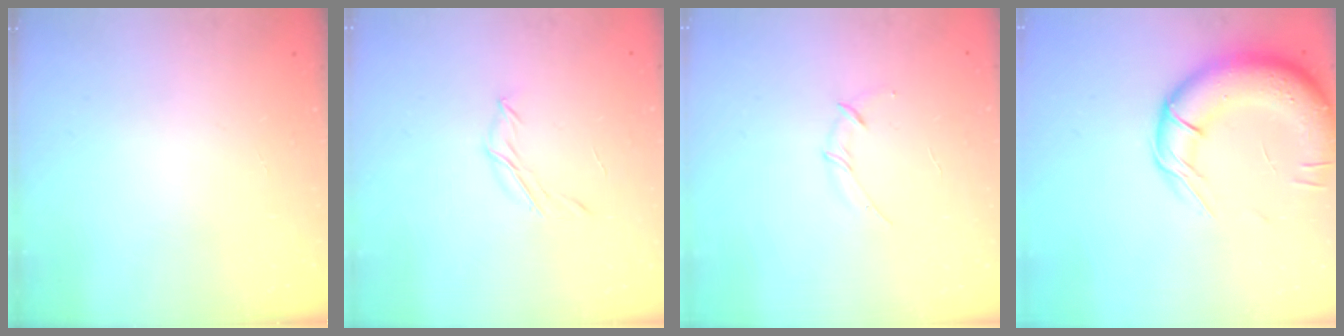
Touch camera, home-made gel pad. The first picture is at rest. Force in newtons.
{"total": 4.7, "press": 4.6, "slide": 1.0}
{"total": 3.0, "press": 2.9, "slide": 0.8}
{"total": 18.1, "press": 17.7, "slide": 3.6}